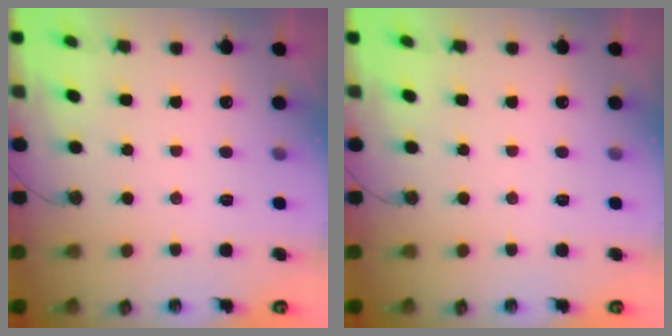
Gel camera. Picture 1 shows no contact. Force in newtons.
{"total": 0.0}